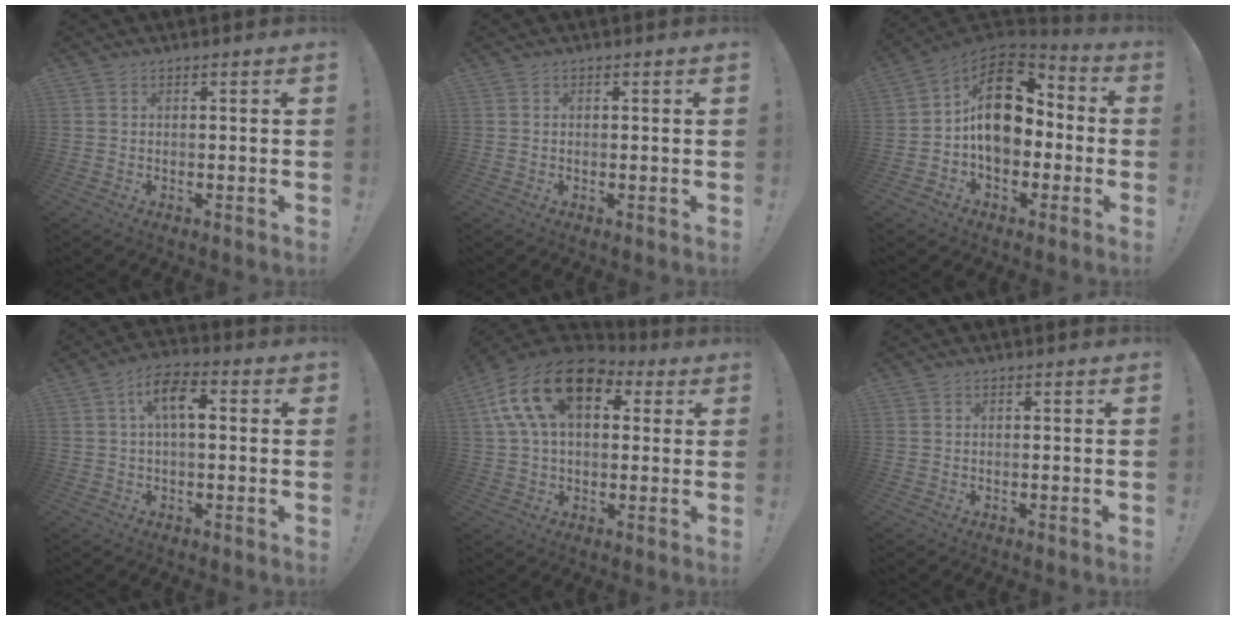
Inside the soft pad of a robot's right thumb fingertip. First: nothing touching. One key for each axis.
{"total": 0.0}
{"total": 18.7, "fx": 1.8, "fy": 12.9, "fz": 13.4, "tx": -0.199, "ty": 0.012, "tz": 0.039}
{"total": 9.2, "fx": 1.9, "fy": 4.6, "fz": 7.7, "tx": -0.116, "ty": 0.006, "tz": 0.032}
{"total": 20.5, "fx": 8.1, "fy": 12.0, "fz": 14.5, "tx": -0.264, "ty": -0.024, "tz": 0.141}
{"total": 0.0}